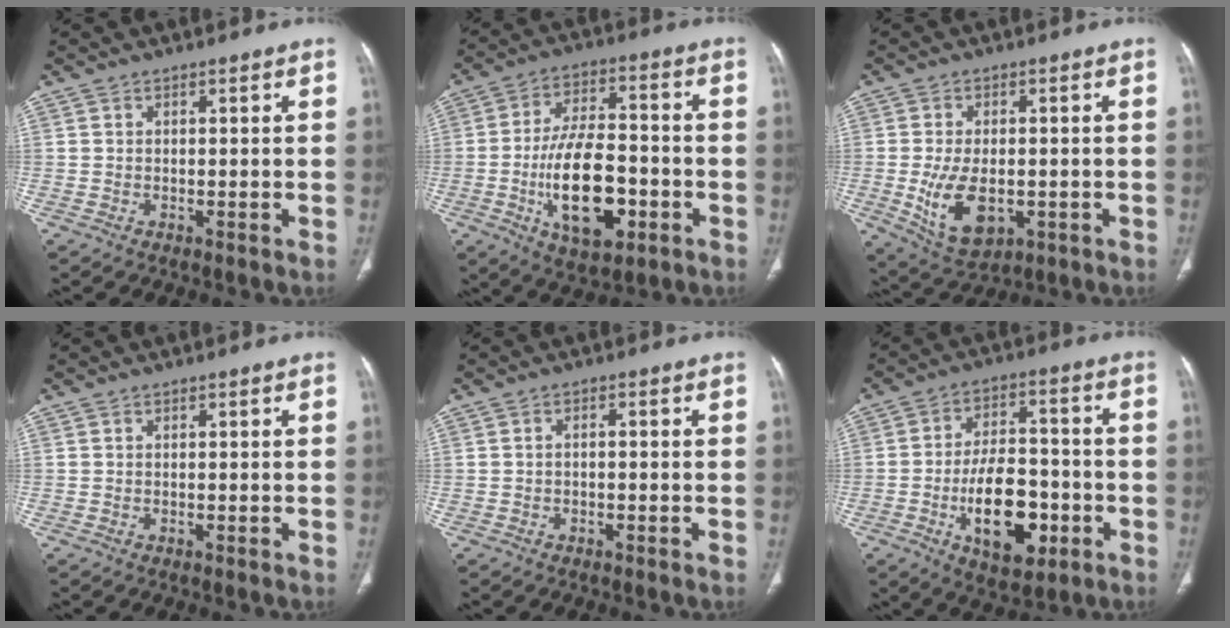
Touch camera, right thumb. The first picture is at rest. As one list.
[{"total": 17.0, "force": [-4.8, 8.3, 14.0], "torque": [-0.228, 0.020, -0.071]}, {"total": 10.6, "force": [-2.0, 6.1, 8.4], "torque": [-0.147, -0.007, -0.017]}, {"total": 0.0}, {"total": 1.0, "force": [-0.3, 0.5, 0.8], "torque": [-0.016, 0.007, -0.007]}, {"total": 15.4, "force": [-4.9, 8.2, 12.0], "torque": [-0.167, 0.023, -0.073]}]